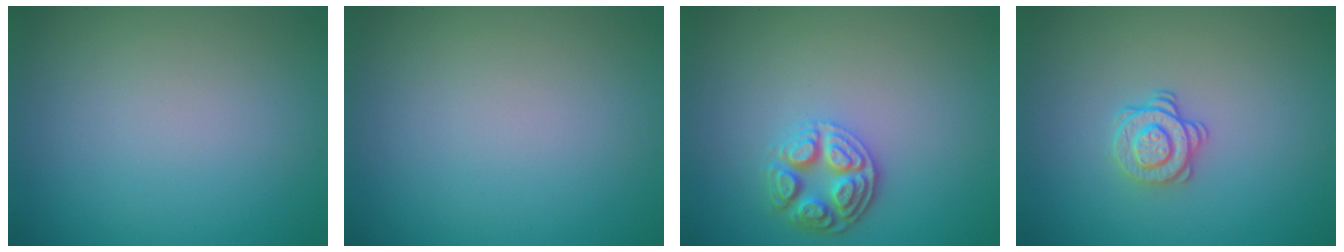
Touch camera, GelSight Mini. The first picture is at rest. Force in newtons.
{"total": 0.0}
{"total": 3.4, "press": 3.0, "slide": 1.6}
{"total": 2.1, "press": 1.7, "slide": 1.2}